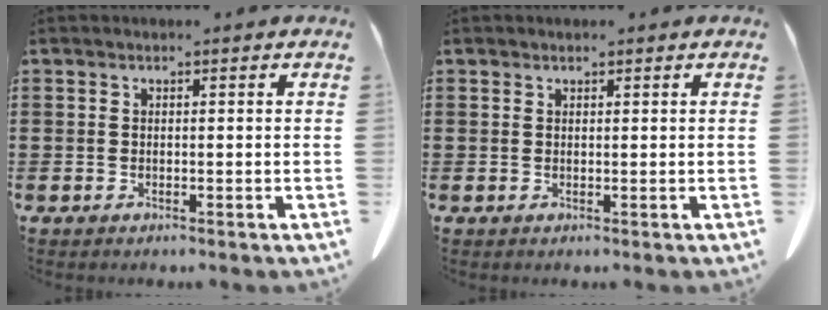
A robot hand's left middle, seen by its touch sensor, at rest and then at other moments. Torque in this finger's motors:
{"motor_torque": [-0.03, 0.38, -0.03, -0.01]}